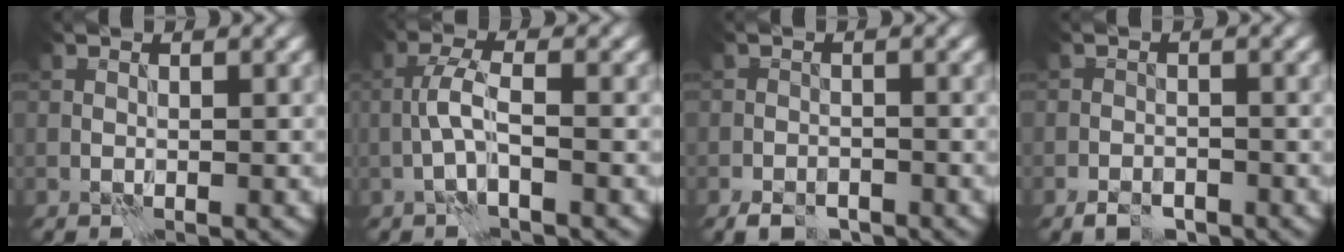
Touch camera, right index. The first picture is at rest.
{"total": 2.6, "force": [-0.9, 0.4, 2.5], "torque": [-0.052, 0.011, -0.024]}
{"total": 3.0, "force": [-2.3, 1.4, 1.2], "torque": [-0.023, -0.002, -0.042]}
{"total": 2.4, "force": [-1.8, 1.2, 1.1], "torque": [-0.018, -0.001, -0.036]}